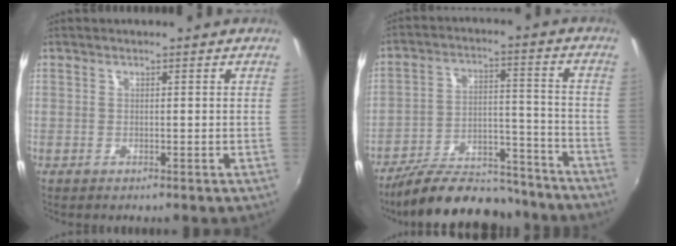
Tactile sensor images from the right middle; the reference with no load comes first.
{"total": 20.8, "force": [-18.0, 6.4, 8.3], "torque": [-0.154, 0.010, -0.252]}